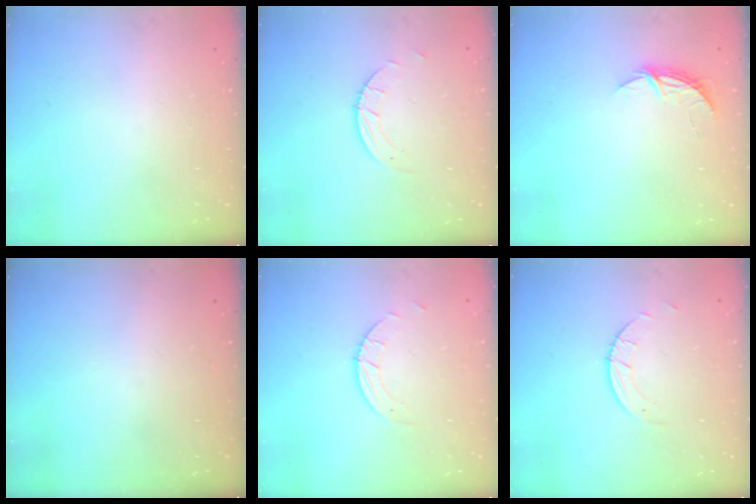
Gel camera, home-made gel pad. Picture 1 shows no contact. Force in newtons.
{"total": 1.9, "press": 1.9, "slide": 0.1}
{"total": 5.0, "press": 5.0, "slide": 0.4}
{"total": 0.0}
{"total": 1.9, "press": 1.9, "slide": 0.1}
{"total": 1.9, "press": 1.9, "slide": 0.1}